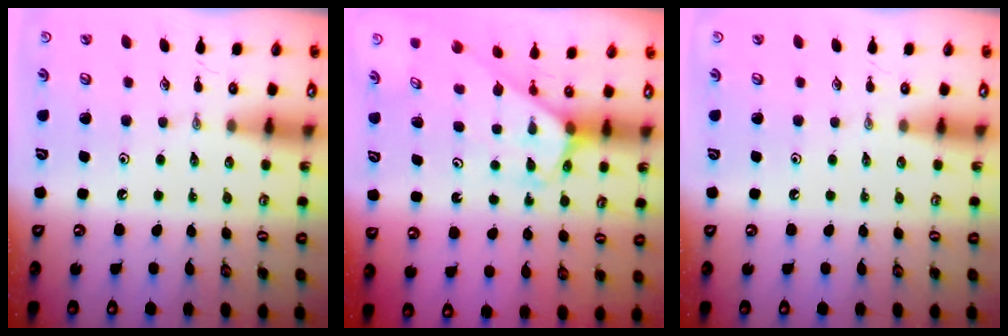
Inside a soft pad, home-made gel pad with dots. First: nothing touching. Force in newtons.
{"total": 2.4, "press": 2.4, "slide": 0.2}
{"total": 0.0}